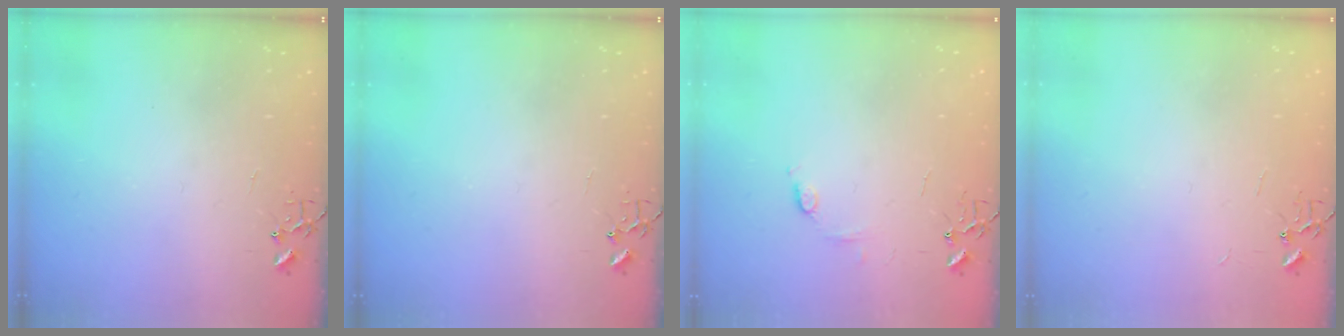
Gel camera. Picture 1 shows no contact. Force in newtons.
{"total": 0.0}
{"total": 5.7, "press": 5.6, "slide": 0.8}
{"total": 1.8, "press": 1.8, "slide": 0.2}